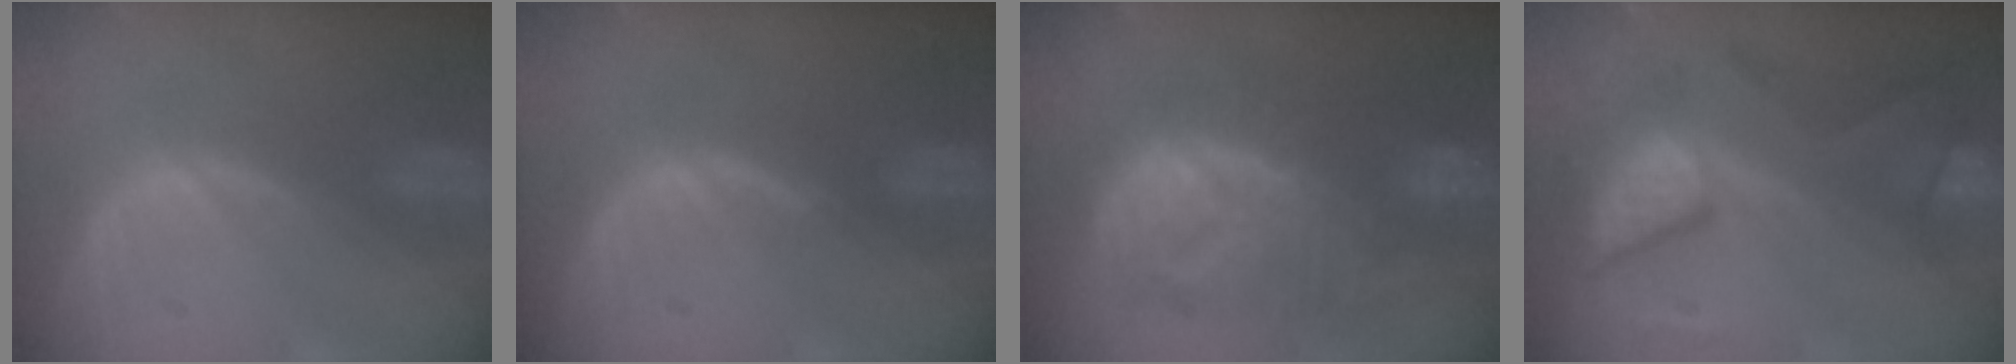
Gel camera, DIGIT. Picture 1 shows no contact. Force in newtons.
{"total": 1.5, "press": 1.2, "slide": 0.8}
{"total": 12.1, "press": 12.0, "slide": 1.2}
{"total": 9.2, "press": 9.2, "slide": 0.6}